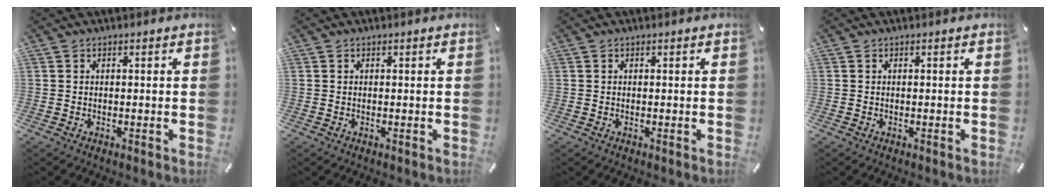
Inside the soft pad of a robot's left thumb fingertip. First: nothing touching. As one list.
[{"total": 0.0}, {"total": 0.0}, {"total": 0.0}]